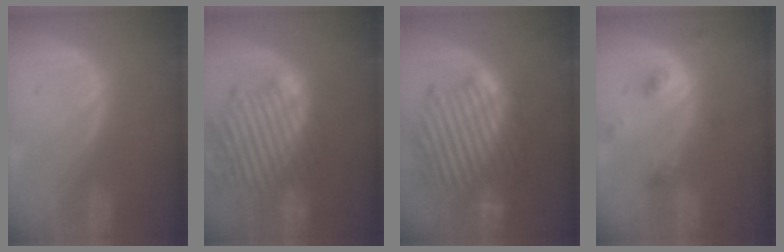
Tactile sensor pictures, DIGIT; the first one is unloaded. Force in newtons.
{"total": 13.9, "press": 11.8, "slide": 7.3}
{"total": 13.2, "press": 13.2, "slide": 1.1}
{"total": 4.5, "press": 4.2, "slide": 1.7}